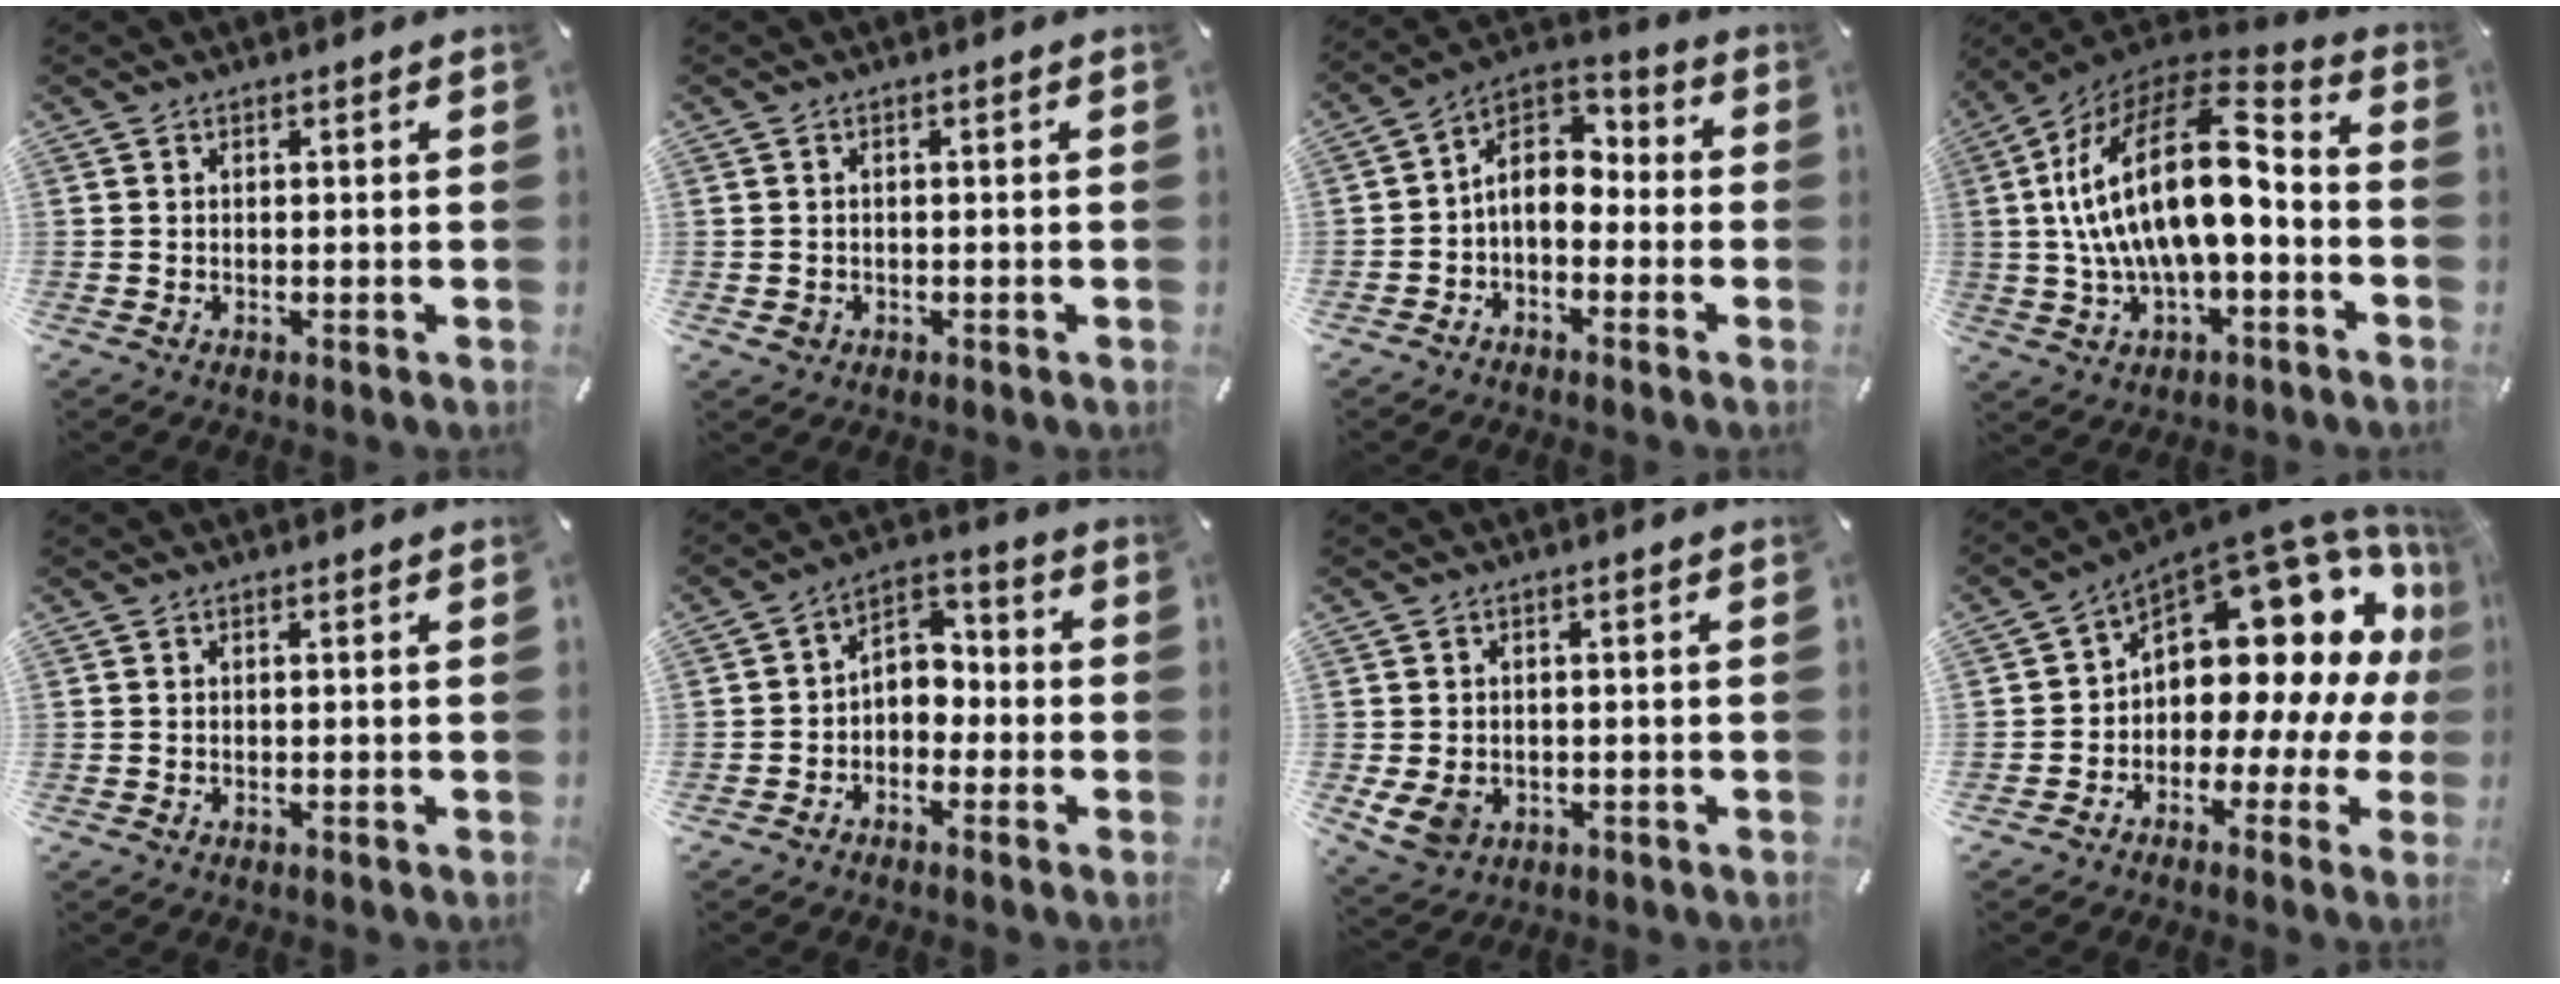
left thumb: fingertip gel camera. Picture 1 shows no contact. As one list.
[{"total": 1.4, "force": [-0.4, 1.3, 0.6], "torque": [-0.013, 0.004, -0.009]}, {"total": 8.4, "force": [-0.7, 6.4, 5.4], "torque": [-0.103, 0.008, -0.016]}, {"total": 23.3, "force": [1.6, 11.7, 20.1], "torque": [-0.379, -0.001, 0.024]}, {"total": 0.0}, {"total": 5.4, "force": [-2.0, 4.6, 2.0], "torque": [-0.037, 0.017, -0.041]}, {"total": 5.2, "force": [-1.2, 4.3, 2.8], "torque": [-0.065, 0.000, -0.025]}, {"total": 17.3, "force": [6.9, 10.5, 12.0], "torque": [-0.161, -0.073, 0.114]}]